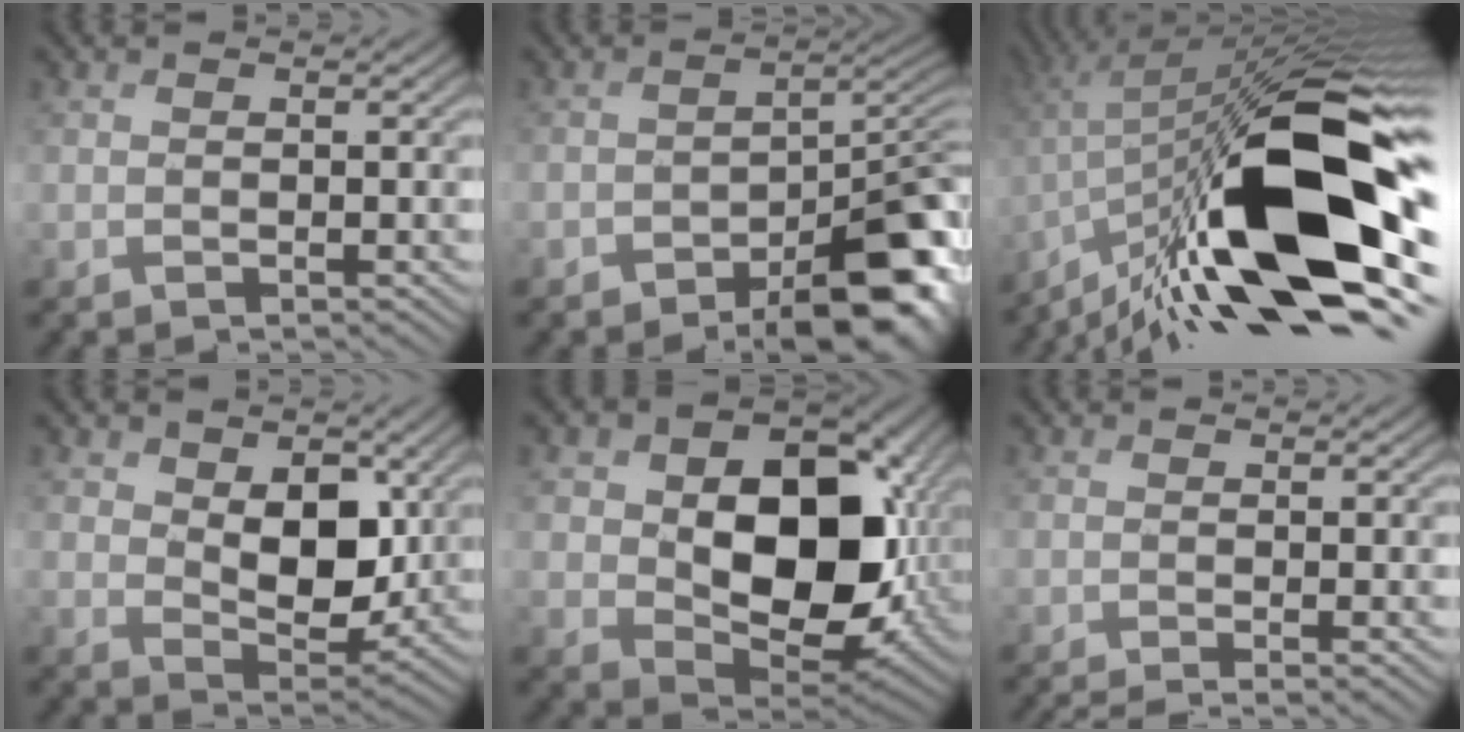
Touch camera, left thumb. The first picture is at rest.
{"total": 9.9, "force": [-5.3, 5.0, 6.7], "torque": [-0.076, -0.017, -0.083]}
{"total": 19.2, "force": [-7.4, 5.6, 16.8], "torque": [-0.286, 0.003, -0.141]}
{"total": 9.2, "force": [2.3, 5.8, 6.8], "torque": [-0.138, -0.014, 0.039]}
{"total": 17.6, "force": [1.8, 12.3, 12.5], "torque": [-0.196, -0.035, 0.057]}
{"total": 2.7, "force": [-1.3, 0.5, 2.3], "torque": [-0.034, -0.006, -0.027]}